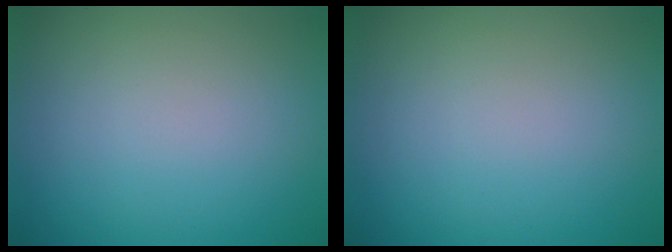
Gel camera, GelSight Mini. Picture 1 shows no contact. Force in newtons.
{"total": 0.0}